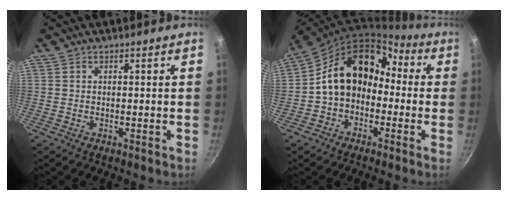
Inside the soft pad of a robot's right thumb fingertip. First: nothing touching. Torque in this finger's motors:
{"motor_torque": [0.38, 3.37, 1.69, -0.58, 0.23]}